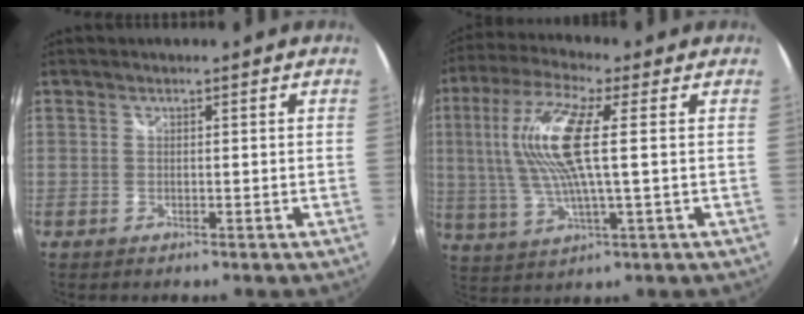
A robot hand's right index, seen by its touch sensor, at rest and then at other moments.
{"total": 14.2, "force": [2.1, 2.9, 13.8], "torque": [-0.264, 0.007, 0.043]}